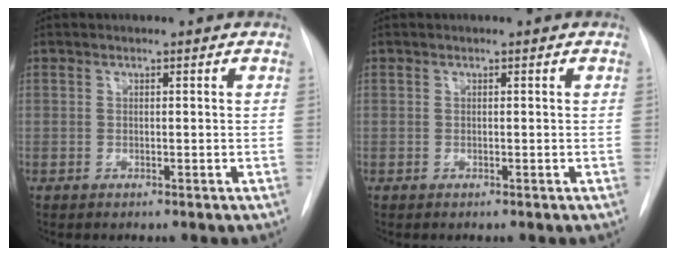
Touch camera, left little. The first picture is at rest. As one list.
[{"total": 0.0}]